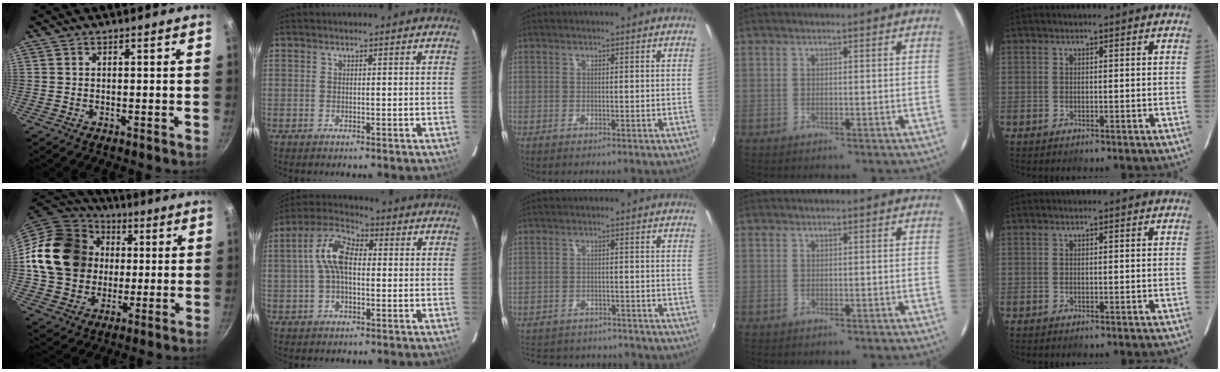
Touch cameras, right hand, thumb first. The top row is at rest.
{"thumb": {"total": 21.8, "force": [2.2, 18.5, 11.4], "torque": [-0.183, 0.030, 0.047]}, "index": {"total": 9.0, "force": [0.7, 4.8, 7.6], "torque": [-0.156, 0.025, 0.008]}, "middle": {"total": 13.7, "force": [-11.9, 5.2, 4.3], "torque": [-0.105, 0.008, -0.163]}}